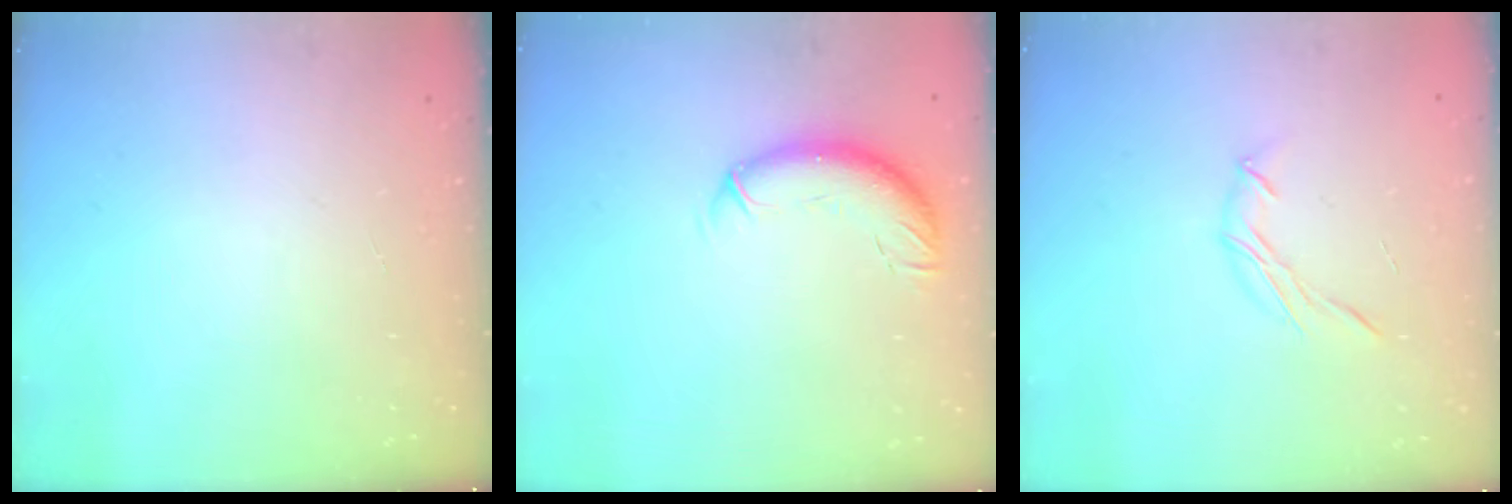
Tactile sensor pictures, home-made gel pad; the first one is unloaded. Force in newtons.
{"total": 9.2, "press": 9.1, "slide": 1.8}
{"total": 6.0, "press": 5.8, "slide": 1.4}